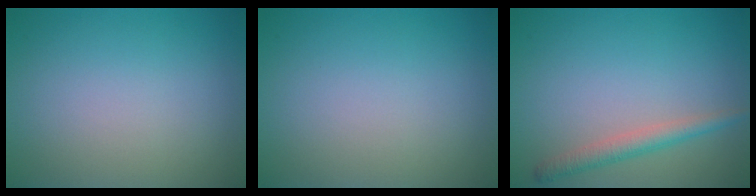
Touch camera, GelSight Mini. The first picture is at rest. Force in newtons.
{"total": 0.0}
{"total": 2.3, "press": 2.3, "slide": 0.1}